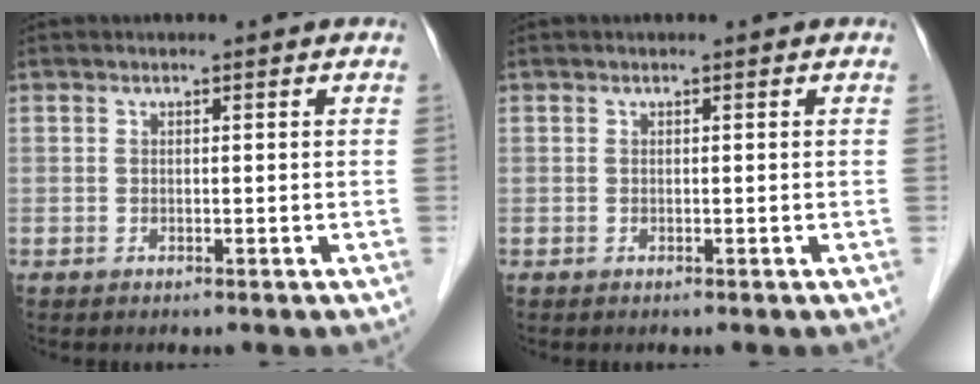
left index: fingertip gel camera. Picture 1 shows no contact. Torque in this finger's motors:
{"motor_torque": [0.00, 0.00, 0.00, 0.00]}